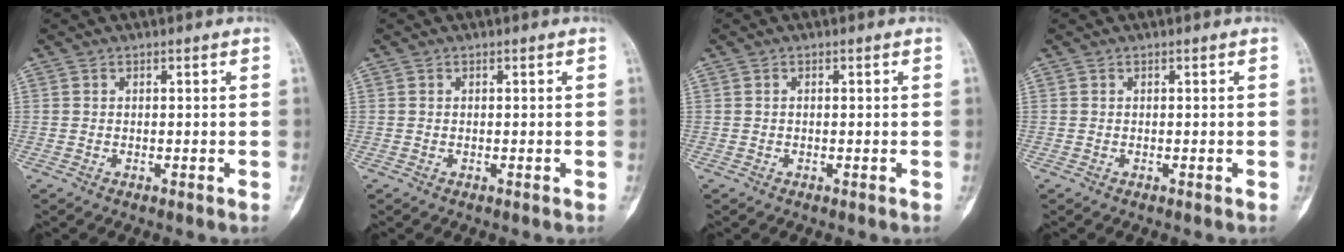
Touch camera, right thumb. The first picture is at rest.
{"total": 0.0}
{"total": 0.0}
{"total": 0.0}